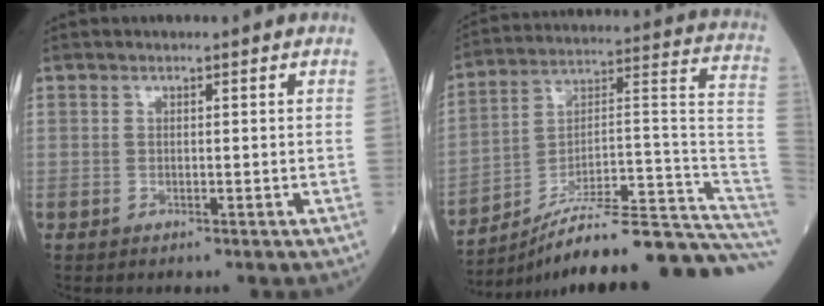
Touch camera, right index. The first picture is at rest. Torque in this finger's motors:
{"motor_torque": [0.45, -1.69, 0.57, 0.12]}